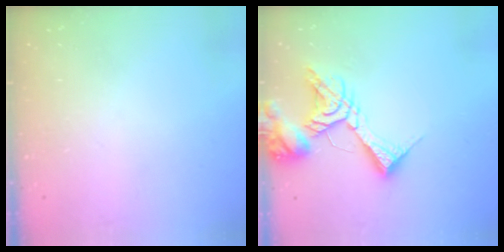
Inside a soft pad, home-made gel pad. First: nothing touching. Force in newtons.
{"total": 14.9, "press": 14.8, "slide": 2.0}